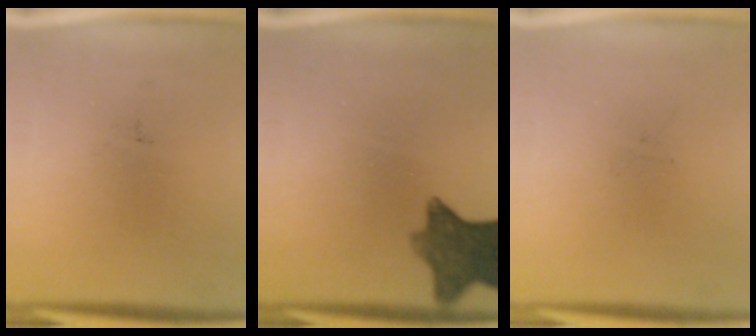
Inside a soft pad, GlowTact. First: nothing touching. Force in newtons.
{"total": 9.2}
{"total": 0.0}